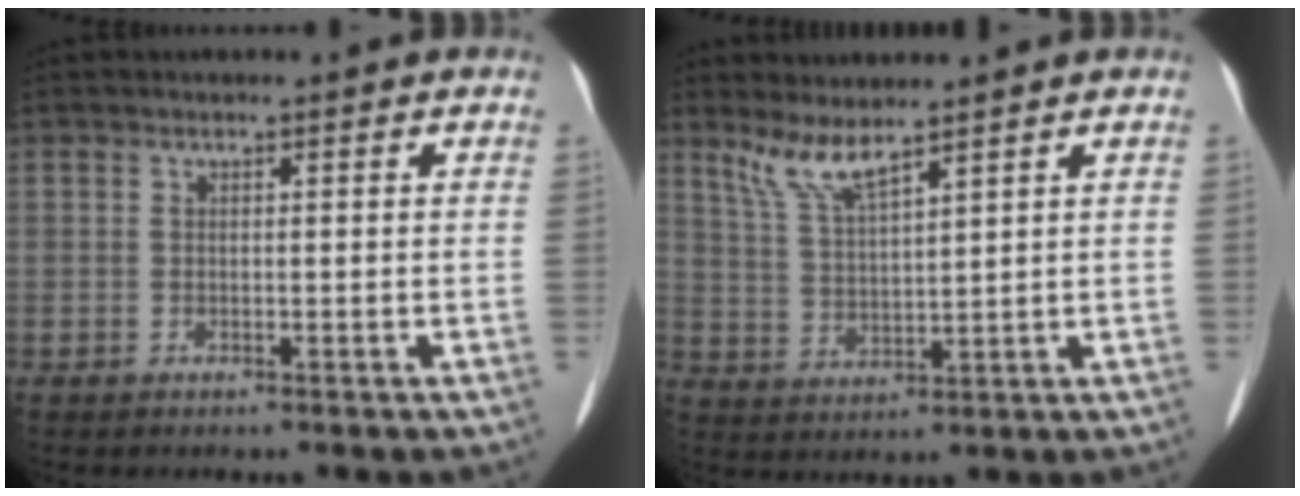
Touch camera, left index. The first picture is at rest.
{"total": 4.8, "force": [3.9, 0.2, 2.8], "torque": [-0.066, -0.005, 0.083]}